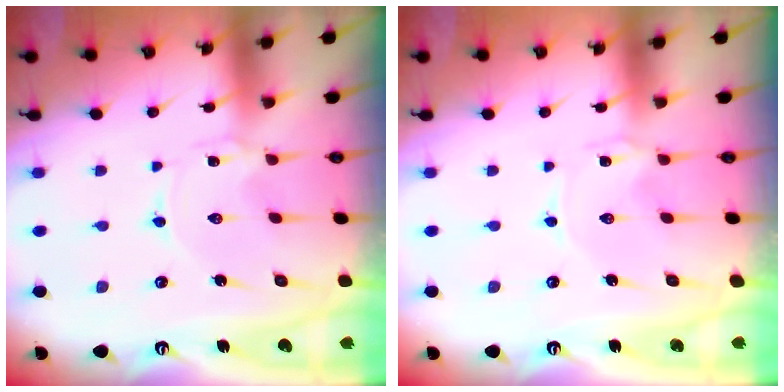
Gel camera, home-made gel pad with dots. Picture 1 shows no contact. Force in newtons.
{"total": 0.0}